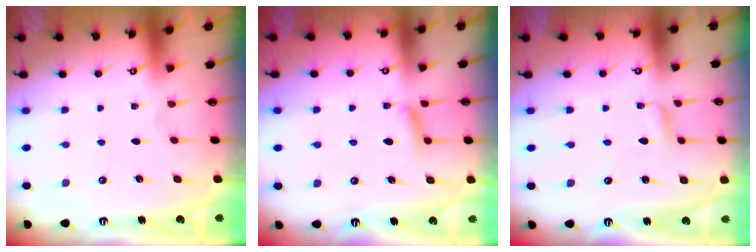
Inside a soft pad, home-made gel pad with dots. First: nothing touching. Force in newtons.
{"total": 6.9, "press": 6.8, "slide": 0.8}
{"total": 2.6, "press": 2.5, "slide": 0.3}